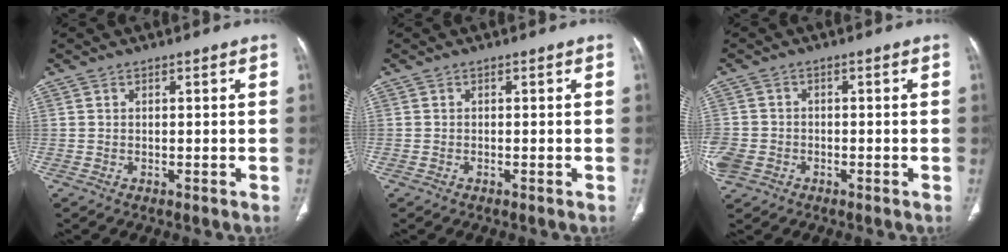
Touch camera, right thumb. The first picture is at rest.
{"total": 0.0}
{"total": 6.1, "force": [-2.3, 5.0, 2.5], "torque": [-0.069, 0.015, -0.037]}